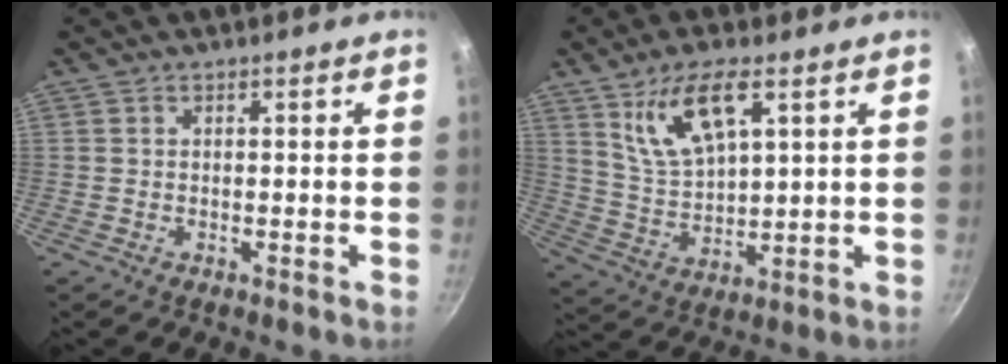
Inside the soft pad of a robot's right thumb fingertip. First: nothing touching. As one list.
[{"total": 11.1, "force": [5.7, 4.2, 8.6], "torque": [-0.158, -0.021, 0.121]}]